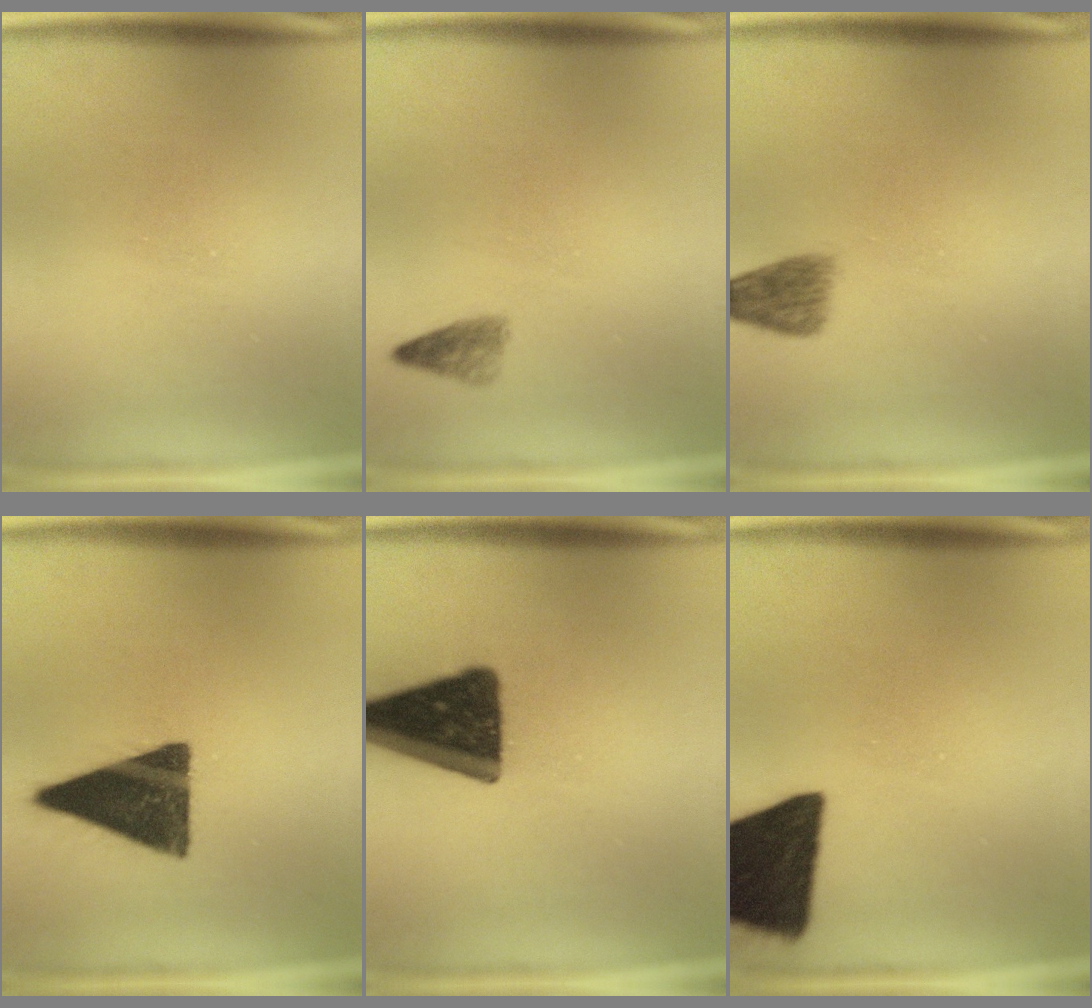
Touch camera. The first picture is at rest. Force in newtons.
{"total": 1.7}
{"total": 2.7}
{"total": 15.4}
{"total": 16.3}
{"total": 18.0}